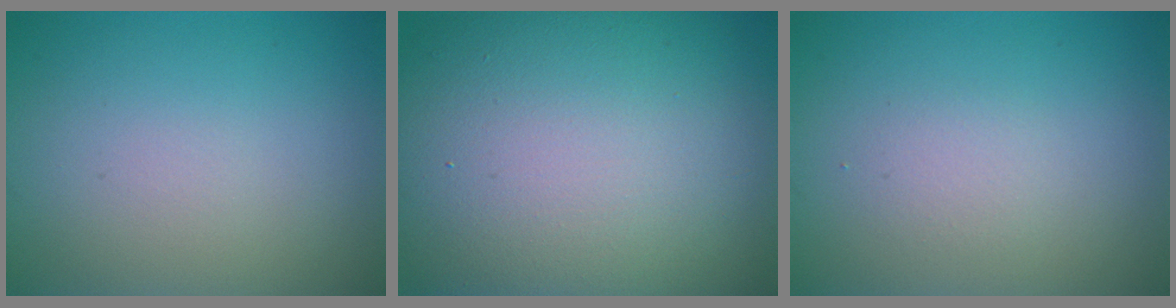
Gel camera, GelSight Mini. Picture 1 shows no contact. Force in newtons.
{"total": 18.0, "press": 17.9, "slide": 1.2}
{"total": 1.3, "press": 1.3, "slide": 0.1}